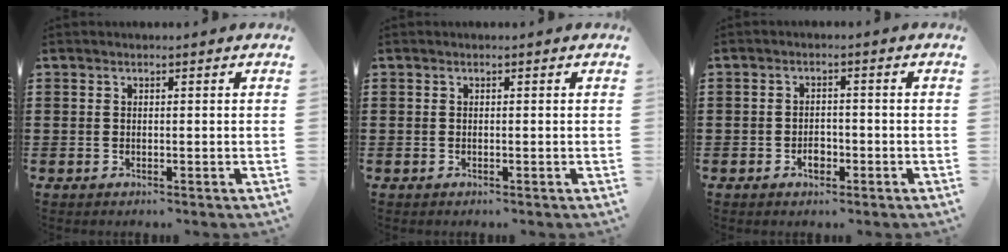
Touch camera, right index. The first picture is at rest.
{"total": 0.0}
{"total": 2.3, "force": [-1.1, 1.2, 1.6], "torque": [-0.025, -0.006, -0.020]}